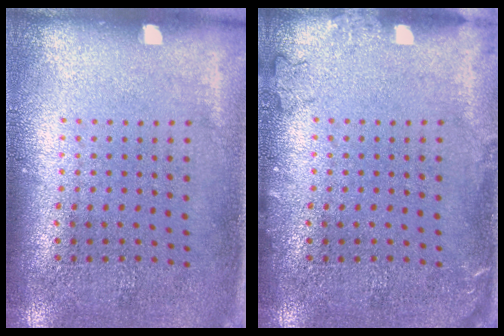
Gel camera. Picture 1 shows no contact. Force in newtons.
{"total": 1.1, "press": 1.0, "slide": 0.3}